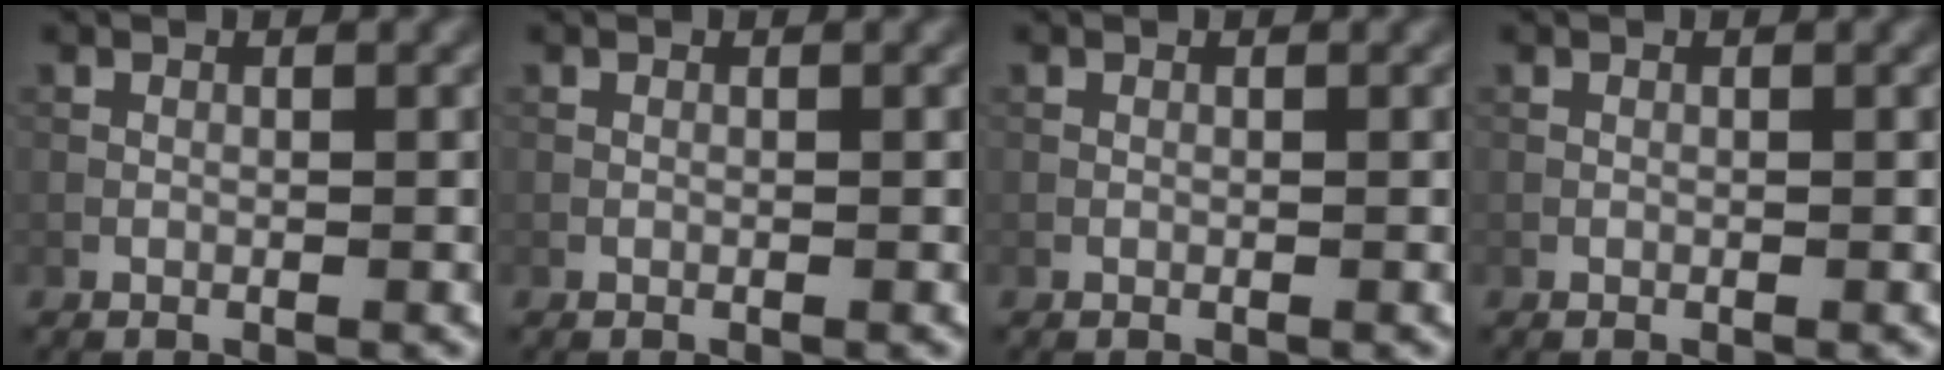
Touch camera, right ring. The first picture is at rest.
{"total": 0.0}
{"total": 0.0}
{"total": 0.0}